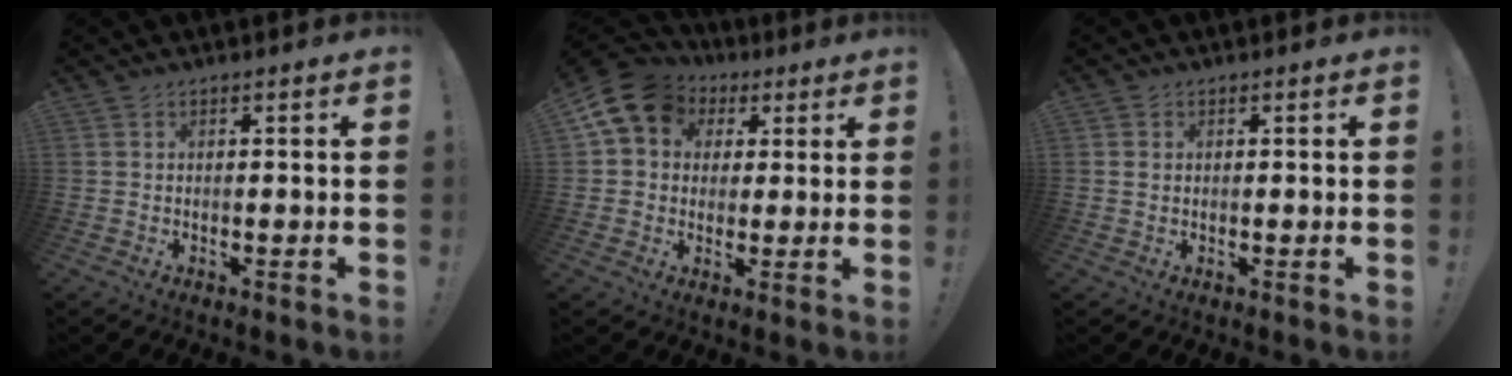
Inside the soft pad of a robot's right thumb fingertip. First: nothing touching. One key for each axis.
{"total": 12.4, "fx": 4.6, "fy": 9.9, "fz": 5.8, "tx": -0.090, "ty": -0.011, "tz": 0.094}
{"total": 1.1, "fx": 0.3, "fy": 1.0, "fz": 0.4, "tx": -0.003, "ty": 0.002, "tz": 0.006}